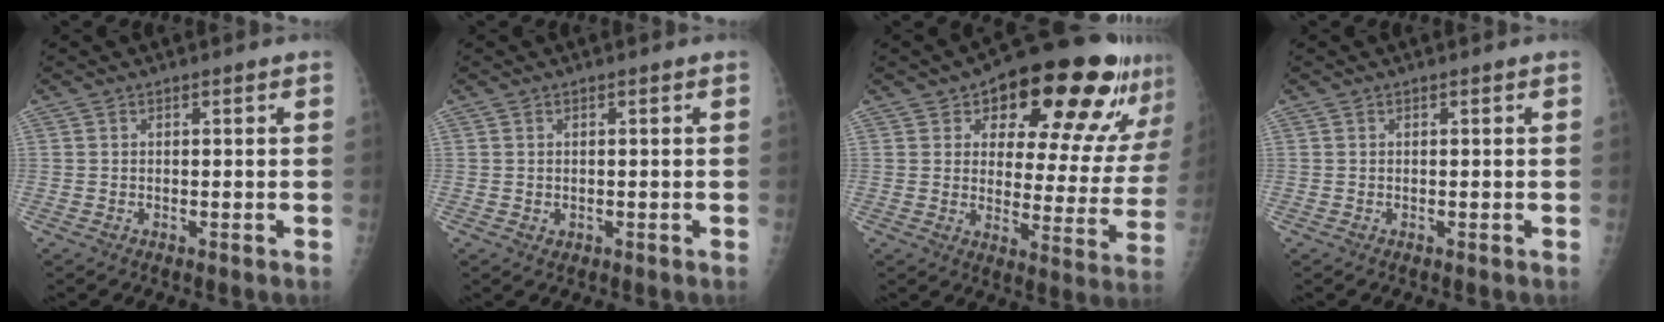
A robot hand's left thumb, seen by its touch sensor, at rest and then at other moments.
{"total": 0.9, "force": [-0.1, 0.8, 0.4], "torque": [-0.004, 0.000, 0.003]}
{"total": 23.5, "force": [13.7, 10.1, 16.2], "torque": [-0.179, -0.038, 0.185]}
{"total": 0.0}